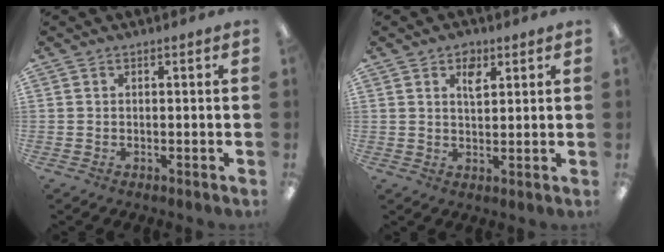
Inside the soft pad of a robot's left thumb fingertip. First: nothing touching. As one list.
[{"total": 4.5, "force": [2.6, 2.3, 2.8], "torque": [-0.030, -0.008, 0.040]}]